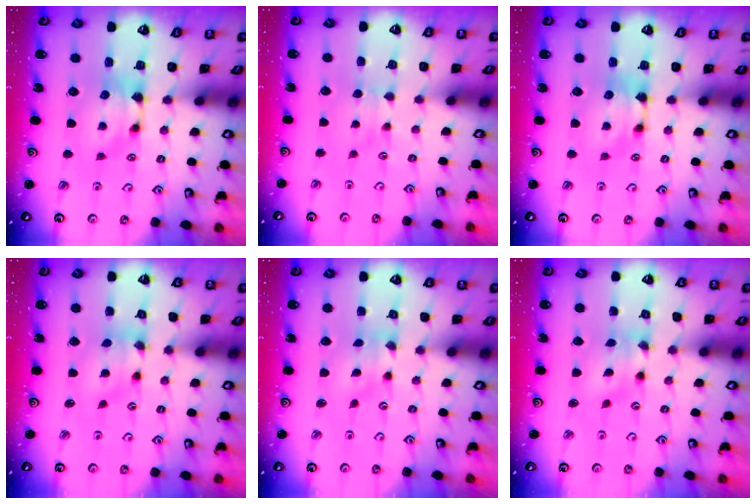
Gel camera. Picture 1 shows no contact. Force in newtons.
{"total": 1.5, "press": 1.5, "slide": 0.3}
{"total": 0.0}
{"total": 3.8, "press": 3.5, "slide": 1.6}
{"total": 2.1, "press": 1.7, "slide": 1.2}
{"total": 1.4, "press": 0.4, "slide": 1.4}